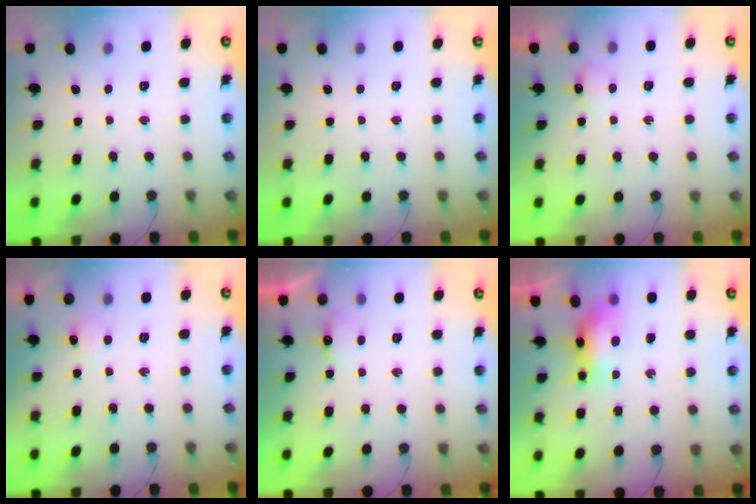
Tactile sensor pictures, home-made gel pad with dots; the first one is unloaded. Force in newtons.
{"total": 0.0}
{"total": 5.3, "press": 5.2, "slide": 1.0}
{"total": 5.3, "press": 5.3, "slide": 0.9}
{"total": 4.3, "press": 4.2, "slide": 0.7}
{"total": 8.4, "press": 8.4, "slide": 0.6}